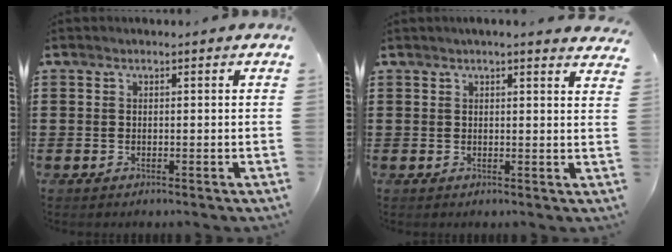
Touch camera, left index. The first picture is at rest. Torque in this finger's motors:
{"motor_torque": [0.54, -0.52, 0.02, 0.02]}